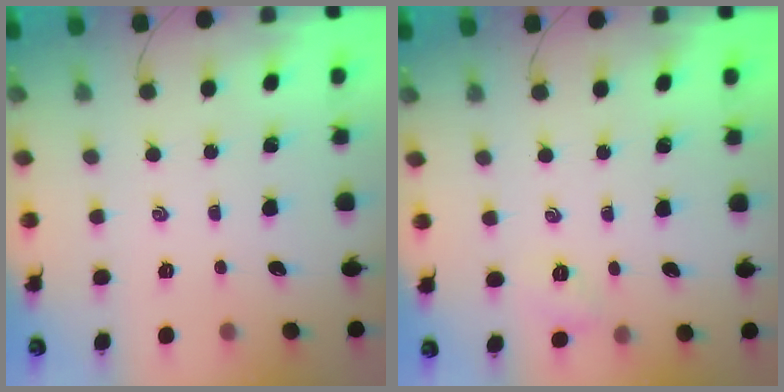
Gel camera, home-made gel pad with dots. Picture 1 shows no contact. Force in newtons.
{"total": 2.6, "press": 2.6, "slide": 0.6}